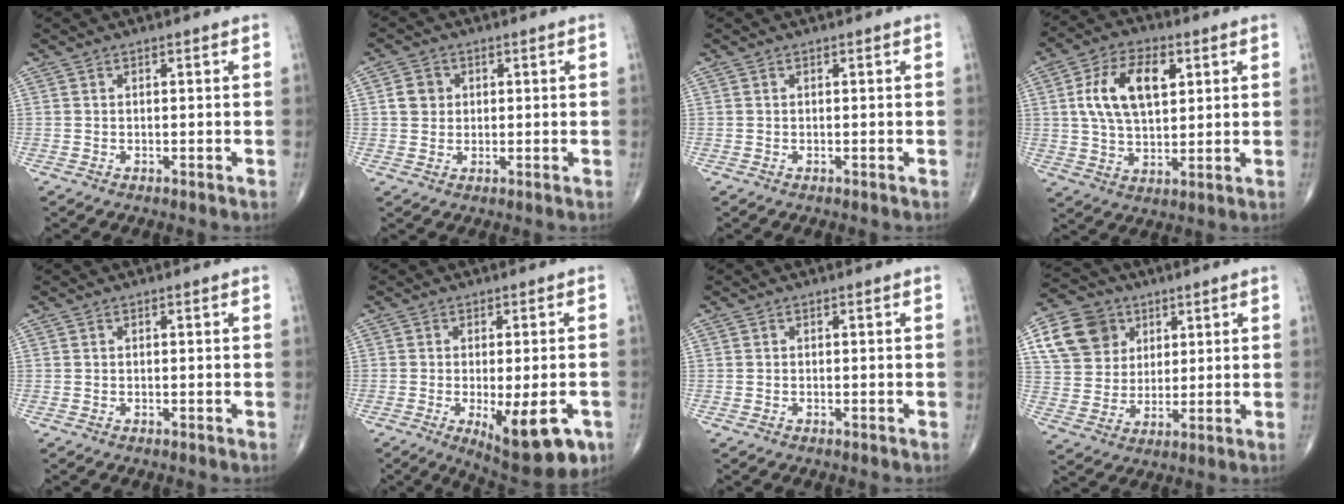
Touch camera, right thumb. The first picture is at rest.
{"total": 3.7, "force": [0.7, 3.3, 1.4], "torque": [-0.009, 0.002, 0.010]}
{"total": 0.0}
{"total": 13.0, "force": [3.5, 7.3, 10.1], "torque": [-0.171, -0.001, 0.063]}
{"total": 0.0}
{"total": 13.6, "force": [-4.9, 4.8, 11.7], "torque": [-0.144, -0.008, -0.055]}
{"total": 0.0}
{"total": 12.8, "force": [5.1, 10.6, 5.1], "torque": [-0.074, -0.003, 0.093]}